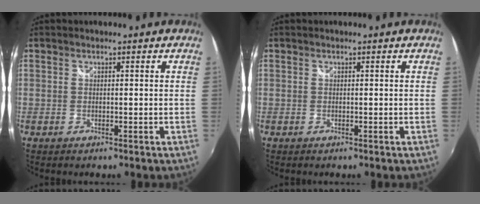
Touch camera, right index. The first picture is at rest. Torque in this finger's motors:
{"motor_torque": [-0.02, -0.01, 0.00, 0.00]}